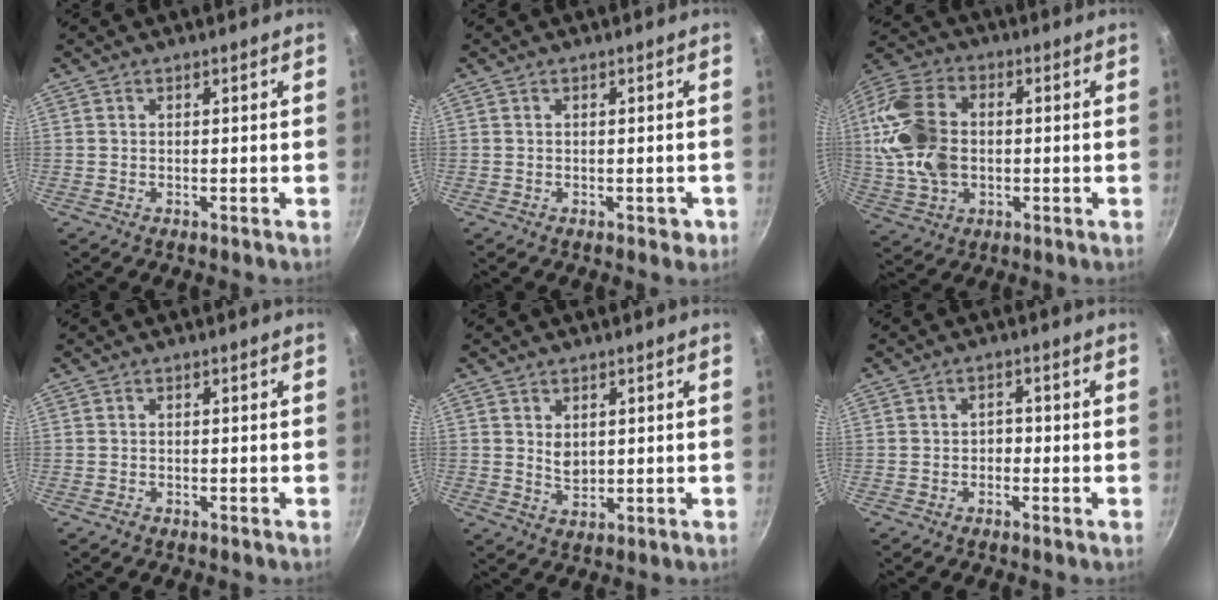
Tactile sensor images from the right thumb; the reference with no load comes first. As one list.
[{"total": 1.4, "force": [-0.5, 1.0, 0.9], "torque": [0.000, 0.001, -0.004]}, {"total": 16.9, "force": [0.4, 11.1, 12.7], "torque": [-0.266, 0.016, 0.007]}, {"total": 0.6, "force": [-0.4, 0.3, 0.2], "torque": [-0.002, 0.000, -0.009]}, {"total": 3.2, "force": [0.9, 2.3, 2.1], "torque": [-0.025, -0.012, 0.024]}, {"total": 3.3, "force": [-1.0, 2.6, 1.9], "torque": [-0.005, 0.016, -0.025]}]